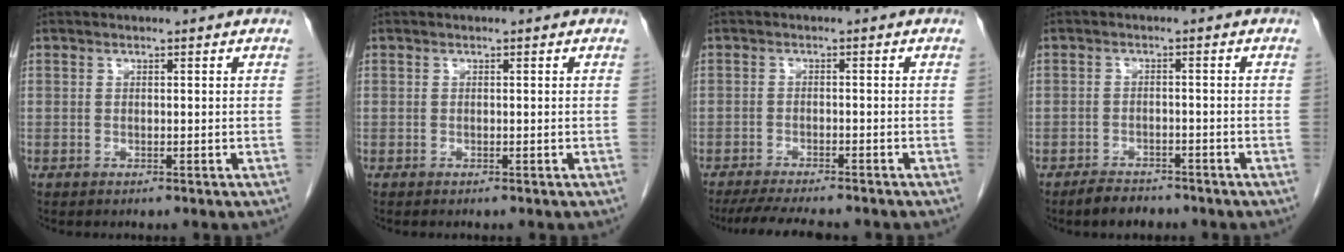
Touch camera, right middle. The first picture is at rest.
{"total": 0.0}
{"total": 9.3, "force": [-8.1, 1.3, 4.2], "torque": [-0.062, -0.014, -0.122]}
{"total": 3.6, "force": [-3.0, 1.5, 1.1], "torque": [-0.023, 0.000, -0.047]}